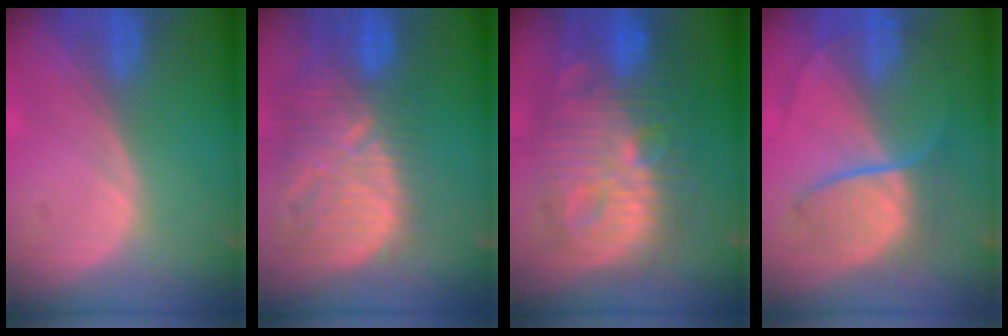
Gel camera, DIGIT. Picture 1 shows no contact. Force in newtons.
{"total": 12.9, "press": 11.3, "slide": 6.3}
{"total": 13.8, "press": 13.7, "slide": 1.3}
{"total": 6.5, "press": 6.5, "slide": 0.9}